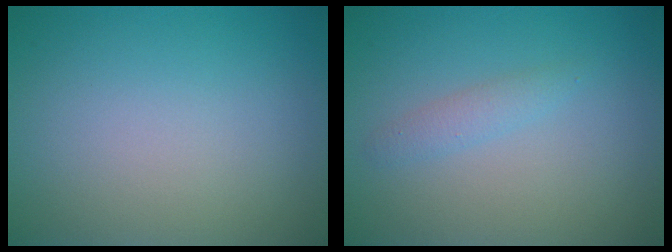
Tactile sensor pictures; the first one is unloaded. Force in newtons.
{"total": 1.3, "press": 1.3, "slide": 0.0}